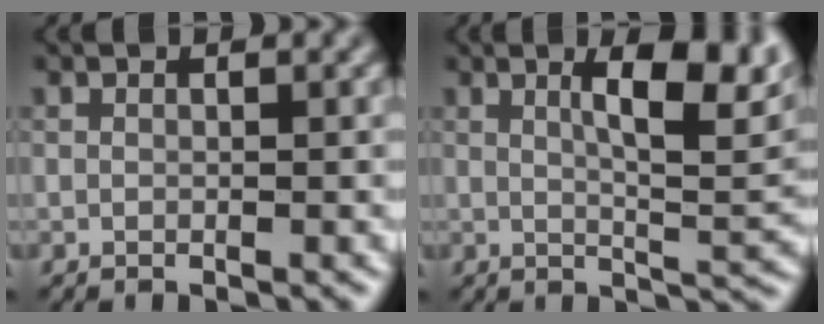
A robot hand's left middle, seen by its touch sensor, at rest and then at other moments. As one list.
[{"total": 7.9, "force": [2.8, 2.3, 7.0], "torque": [-0.092, 0.003, 0.045]}]